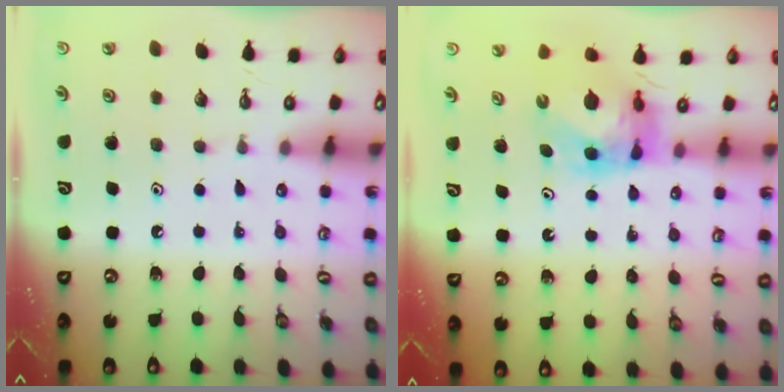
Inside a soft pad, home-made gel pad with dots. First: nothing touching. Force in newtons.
{"total": 6.0, "press": 6.0, "slide": 0.6}